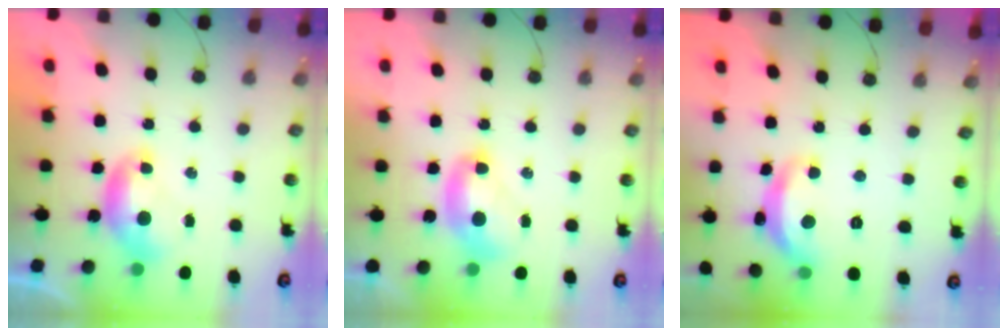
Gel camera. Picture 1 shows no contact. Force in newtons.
{"total": 2.1, "press": 2.1, "slide": 0.2}
{"total": 7.3, "press": 7.2, "slide": 0.5}